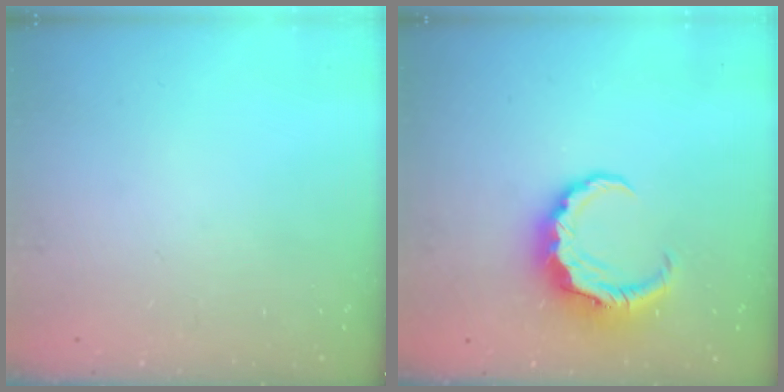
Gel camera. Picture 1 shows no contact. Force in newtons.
{"total": 7.1, "press": 7.0, "slide": 1.3}